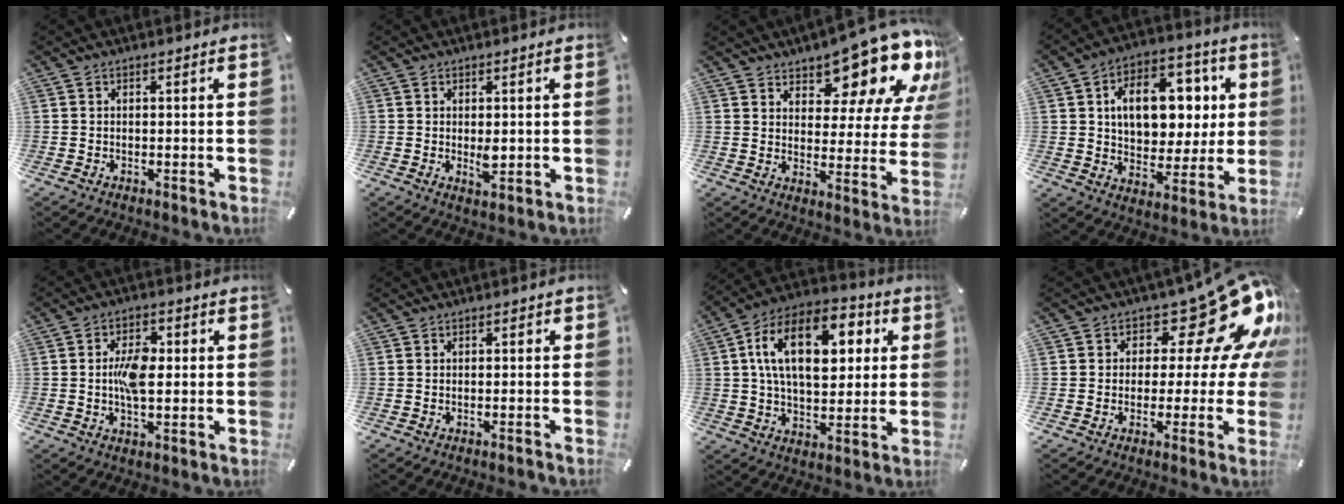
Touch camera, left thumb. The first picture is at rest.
{"total": 3.2, "force": [0.0, 1.7, 2.7], "torque": [-0.034, -0.005, -0.001]}
{"total": 15.5, "force": [12.9, 6.1, 6.2], "torque": [-0.071, -0.117, 0.215]}
{"total": 15.5, "force": [3.4, 11.3, 10.0], "torque": [-0.144, 0.001, 0.066]}
{"total": 8.1, "force": [0.3, 4.3, 6.8], "torque": [-0.133, 0.001, -0.003]}
{"total": 0.6, "force": [-0.6, 0.1, 0.2], "torque": [-0.007, 0.000, -0.012]}
{"total": 18.6, "force": [5.4, 11.1, 14.0], "torque": [-0.246, -0.003, 0.086]}
{"total": 20.0, "force": [9.7, 9.8, 14.5], "torque": [-0.186, -0.065, 0.161]}